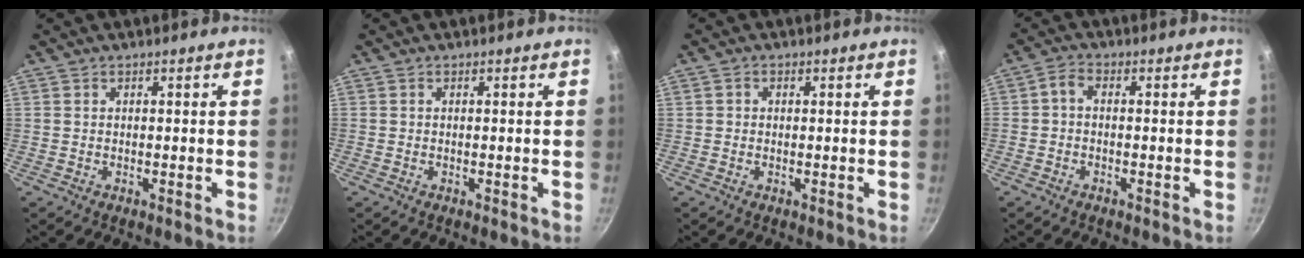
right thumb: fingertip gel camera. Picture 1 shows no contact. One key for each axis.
{"total": 0.0}
{"total": 0.9, "fx": 0.0, "fy": 0.8, "fz": 0.3, "tx": -0.005, "ty": 0.004, "tz": -0.001}
{"total": 2.4, "fx": -0.6, "fy": 1.4, "fz": 1.8, "tx": -0.046, "ty": 0.013, "tz": -0.021}